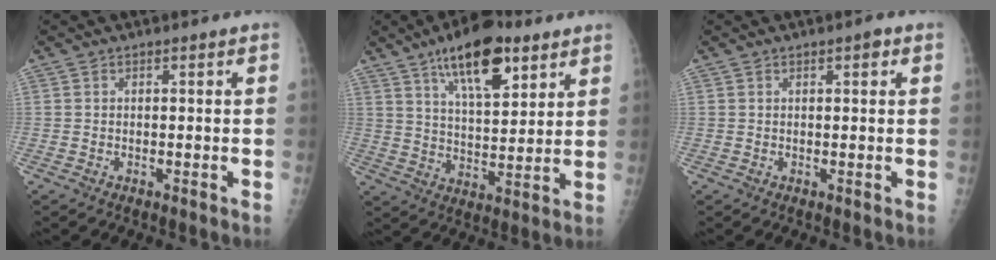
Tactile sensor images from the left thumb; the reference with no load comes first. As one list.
[{"total": 15.4, "force": [8.9, 6.2, 11.0], "torque": [-0.146, -0.038, 0.145]}, {"total": 1.4, "force": [0.7, 0.5, 1.1], "torque": [-0.012, 0.000, 0.008]}]